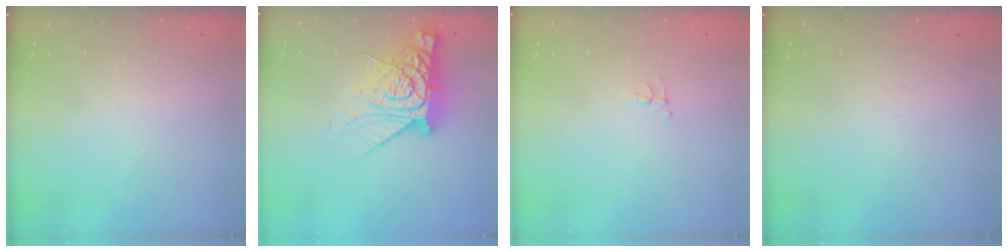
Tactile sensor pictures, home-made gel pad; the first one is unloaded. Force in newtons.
{"total": 15.9, "press": 15.9, "slide": 1.5}
{"total": 2.8, "press": 2.8, "slide": 0.2}
{"total": 0.0}